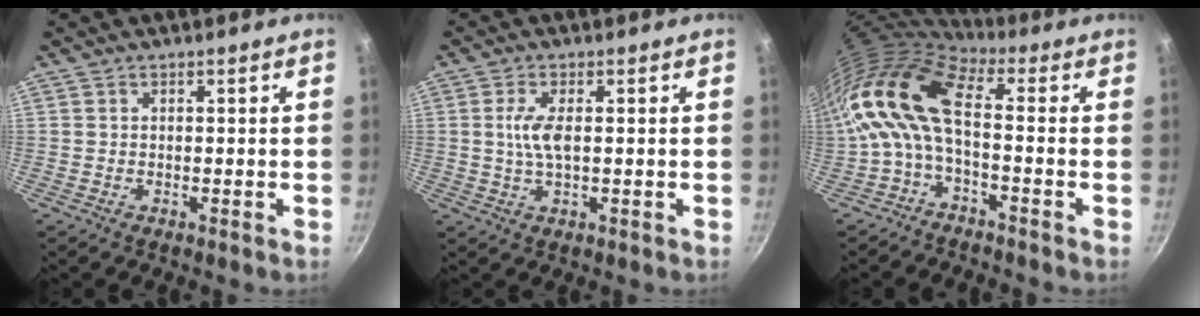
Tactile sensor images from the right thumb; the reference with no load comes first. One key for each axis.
{"total": 4.7, "fx": 0.4, "fy": 1.7, "fz": 4.3, "tx": -0.094, "ty": 0.000, "tz": 0.007}
{"total": 13.0, "fx": -0.6, "fy": 5.6, "fz": 11.7, "tx": -0.248, "ty": 0.021, "tz": -0.027}